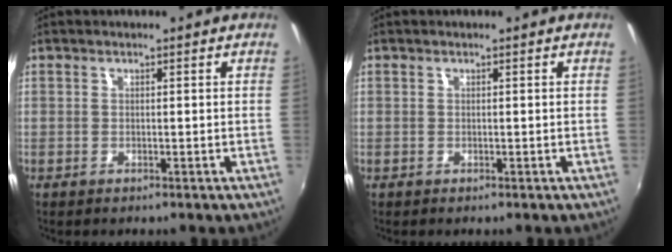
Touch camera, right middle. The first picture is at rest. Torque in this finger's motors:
{"motor_torque": [0.40, -0.61, 0.11, 0.01]}